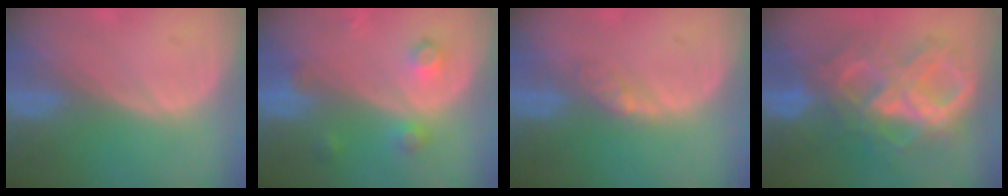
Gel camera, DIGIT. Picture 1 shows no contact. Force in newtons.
{"total": 3.8, "press": 3.4, "slide": 1.7}
{"total": 2.2, "press": 1.9, "slide": 1.2}
{"total": 10.5, "press": 10.5, "slide": 1.2}